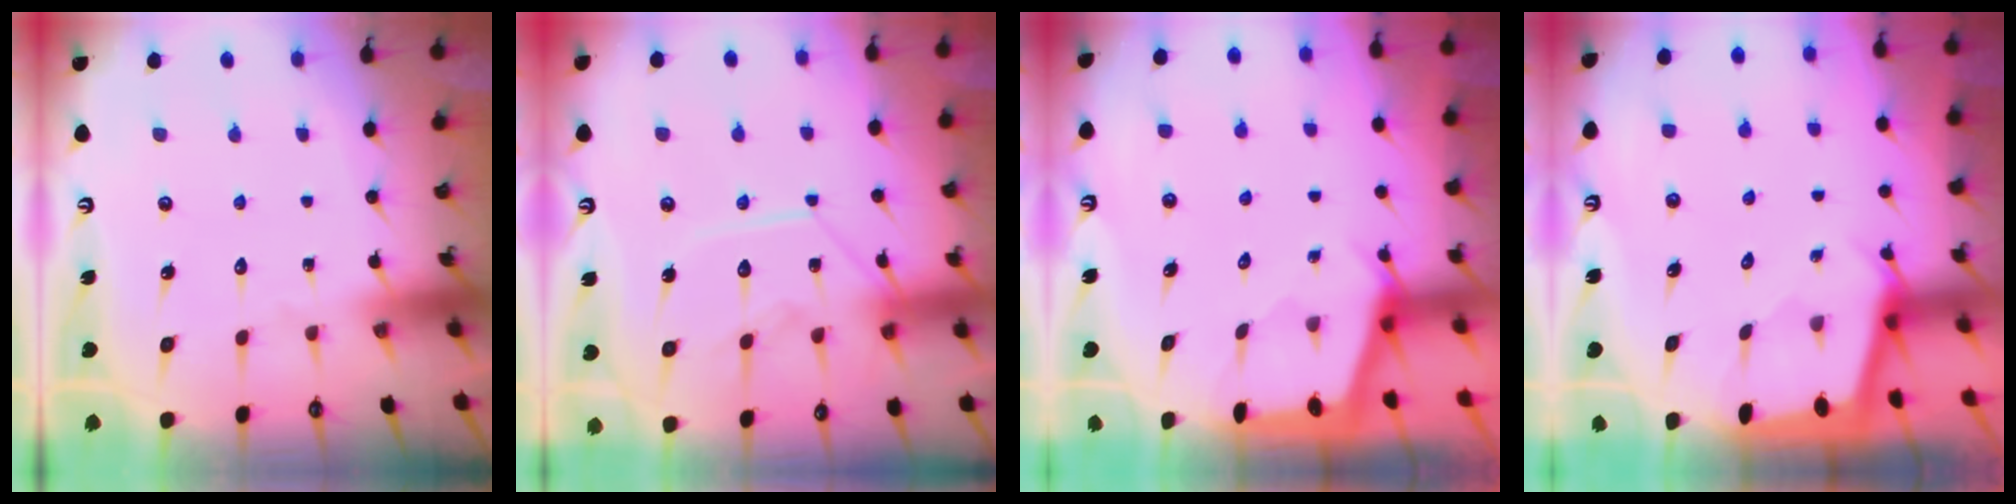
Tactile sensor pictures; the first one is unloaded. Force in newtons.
{"total": 12.0, "press": 11.9, "slide": 1.2}
{"total": 2.2, "press": 2.2, "slide": 0.3}
{"total": 1.7, "press": 1.6, "slide": 0.2}